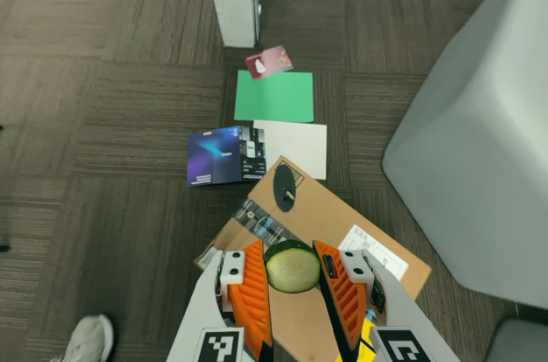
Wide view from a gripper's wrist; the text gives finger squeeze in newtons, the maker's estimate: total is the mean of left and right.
{"total": 10.1, "left": 10.0, "right": 10.2}